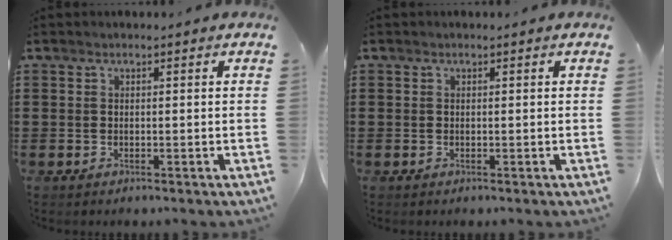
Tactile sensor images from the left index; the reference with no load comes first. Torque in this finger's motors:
{"motor_torque": [0.00, 0.00, 0.00, 0.00]}